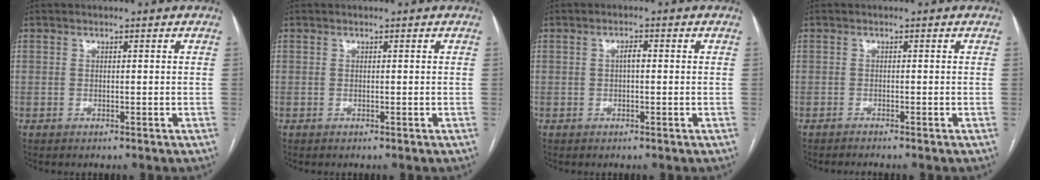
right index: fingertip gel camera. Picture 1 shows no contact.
{"total": 0.0}
{"total": 1.6, "force": [0.0, 0.6, 1.5], "torque": [-0.025, 0.005, 0.000]}
{"total": 1.0, "force": [-0.9, -0.2, 0.2], "torque": [-0.007, -0.003, -0.013]}